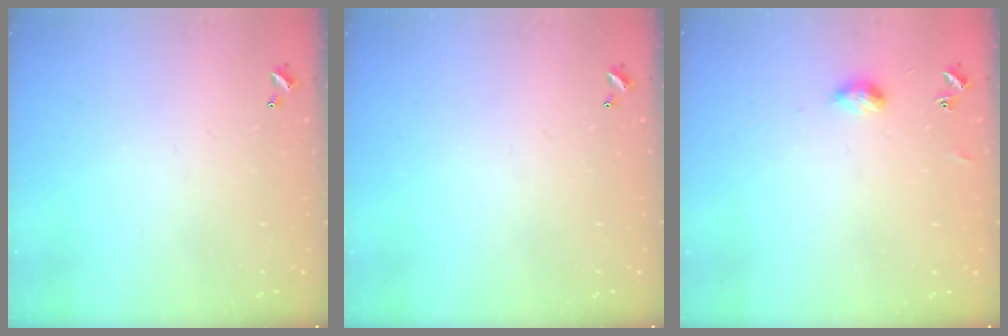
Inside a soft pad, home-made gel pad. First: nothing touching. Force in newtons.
{"total": 0.0}
{"total": 3.8, "press": 3.8, "slide": 0.6}